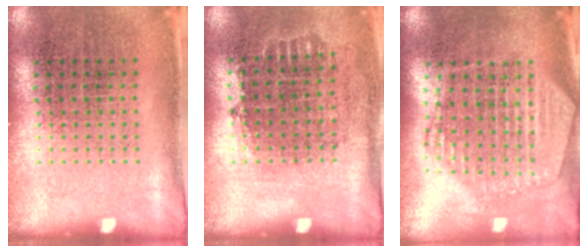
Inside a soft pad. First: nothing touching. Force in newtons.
{"total": 0.7, "press": 0.6, "slide": 0.3}
{"total": 2.2, "press": 1.9, "slide": 1.0}